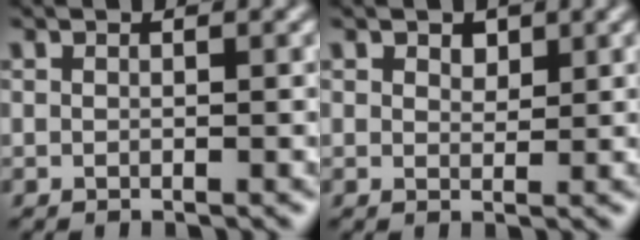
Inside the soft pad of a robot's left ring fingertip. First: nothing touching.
{"total": 1.2, "force": [0.8, 0.7, 0.5], "torque": [-0.008, 0.000, 0.014]}